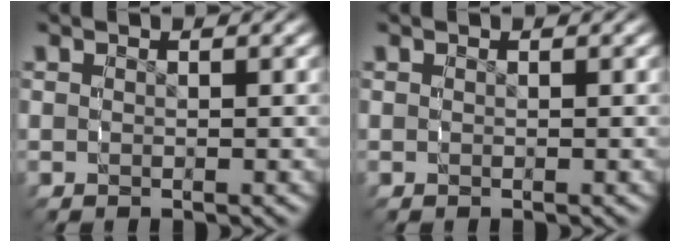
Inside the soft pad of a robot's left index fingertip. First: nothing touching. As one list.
[{"total": 0.0}]